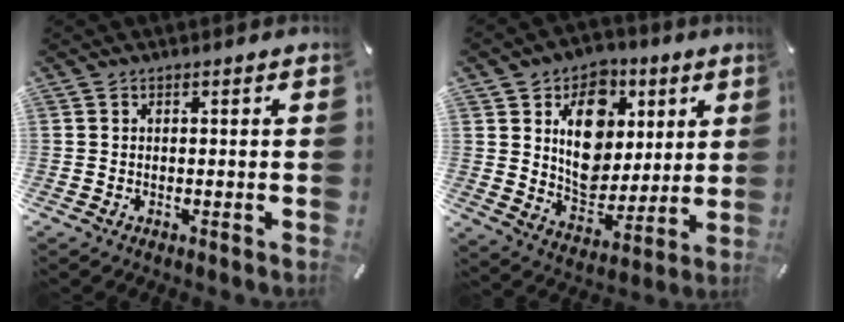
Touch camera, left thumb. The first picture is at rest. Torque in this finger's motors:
{"motor_torque": [2.70, 2.31, 1.44, -1.32, 0.42]}